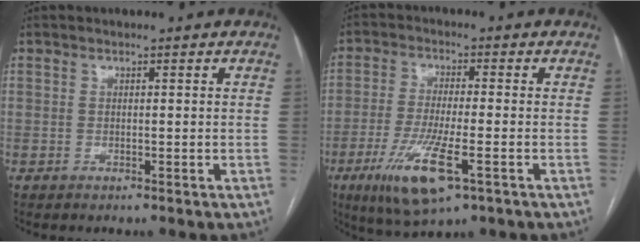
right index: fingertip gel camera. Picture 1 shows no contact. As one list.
[{"total": 11.0, "force": [-4.8, 1.9, 9.7], "torque": [-0.197, -0.028, -0.079]}]